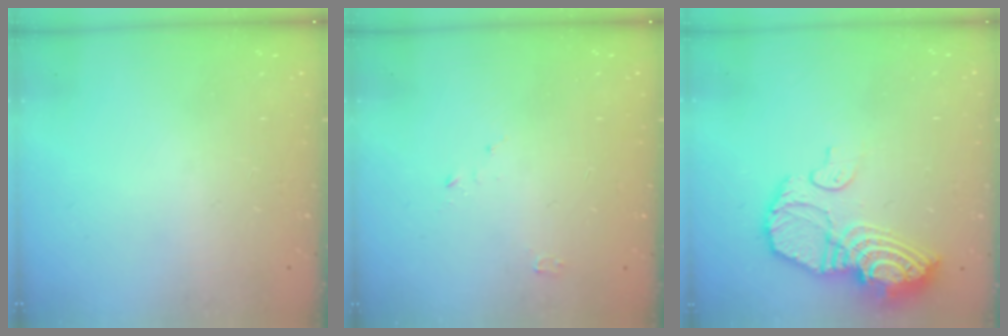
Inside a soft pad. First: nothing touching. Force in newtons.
{"total": 2.5, "press": 2.5, "slide": 0.3}
{"total": 15.7, "press": 15.6, "slide": 1.7}